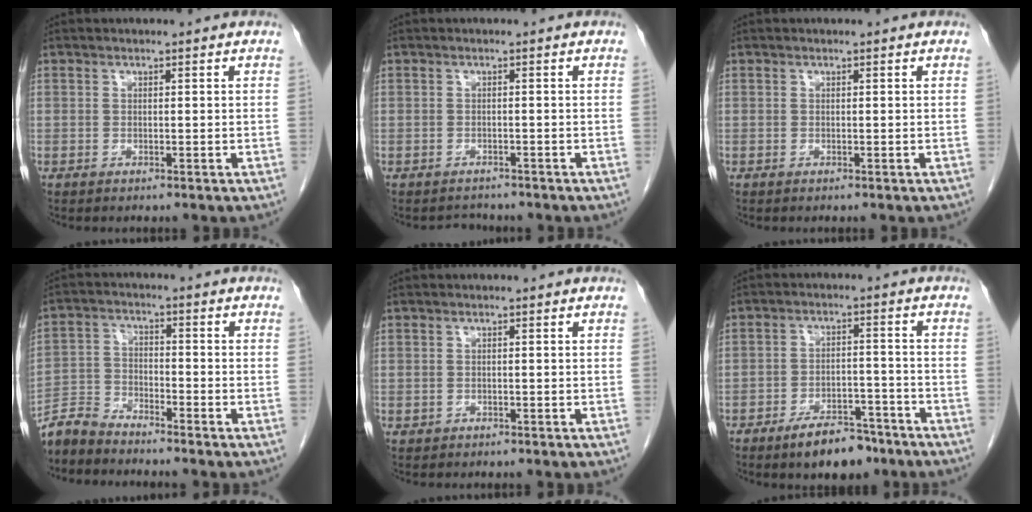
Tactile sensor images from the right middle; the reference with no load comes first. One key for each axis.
{"total": 1.9, "fx": -1.7, "fy": 0.7, "fz": -0.2, "tx": -0.002, "ty": -0.005, "tz": -0.025}
{"total": 0.0}
{"total": 5.7, "fx": -5.6, "fy": 0.6, "fz": 0.5, "tx": -0.013, "ty": -0.009, "tz": -0.112}
{"total": 0.5, "fx": -0.2, "fy": 0.5, "fz": 0.0, "tx": -0.004, "ty": 0.003, "tz": -0.002}
{"total": 7.4, "fx": -5.4, "fy": 3.0, "fz": 4.1, "tx": -0.065, "ty": 0.002, "tz": -0.083}